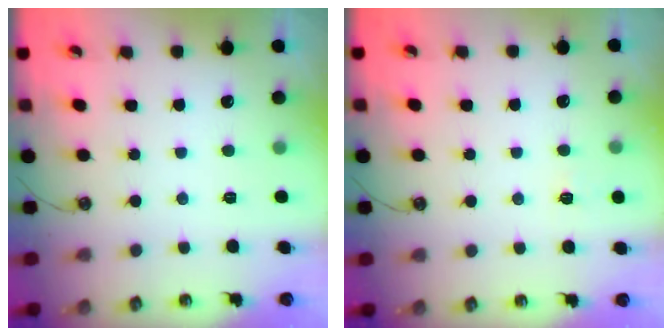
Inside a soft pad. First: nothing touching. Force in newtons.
{"total": 2.5, "press": 2.4, "slide": 0.4}